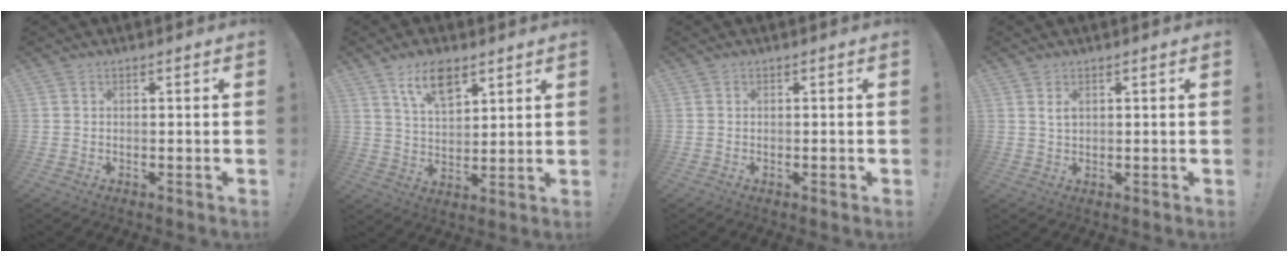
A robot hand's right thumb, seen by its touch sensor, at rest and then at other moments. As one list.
[{"total": 10.1, "force": [6.2, 4.9, 6.3], "torque": [-0.111, -0.020, 0.114]}, {"total": 0.6, "force": [-0.2, 0.3, 0.5], "torque": [0.003, -0.001, -0.004]}, {"total": 2.0, "force": [0.9, 1.0, 1.5], "torque": [-0.019, -0.004, 0.013]}]